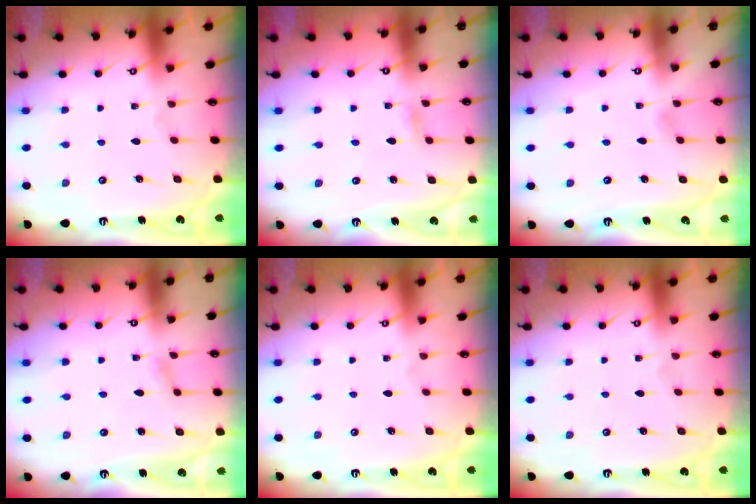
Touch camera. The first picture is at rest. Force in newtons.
{"total": 2.8, "press": 2.7, "slide": 0.3}
{"total": 2.8, "press": 2.8, "slide": 0.3}
{"total": 2.2, "press": 2.2, "slide": 0.2}
{"total": 0.0}
{"total": 0.0}